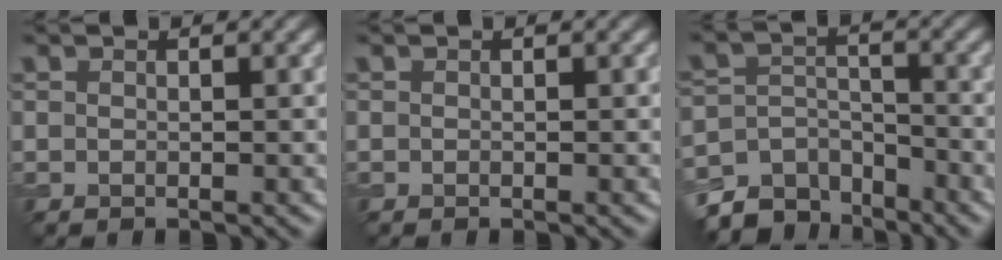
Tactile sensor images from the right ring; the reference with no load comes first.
{"total": 0.0}
{"total": 6.3, "force": [-5.0, 3.3, 1.7], "torque": [-0.020, -0.009, -0.092]}